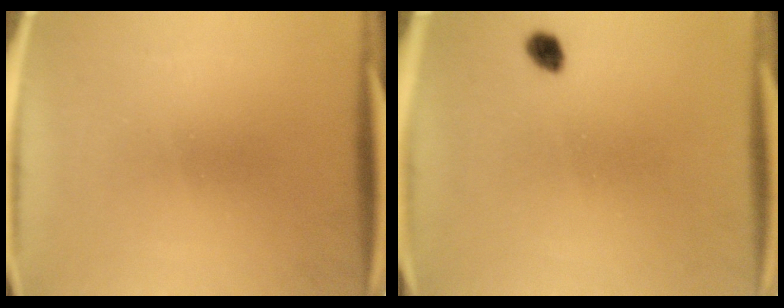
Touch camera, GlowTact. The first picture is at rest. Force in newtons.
{"total": 2.2}